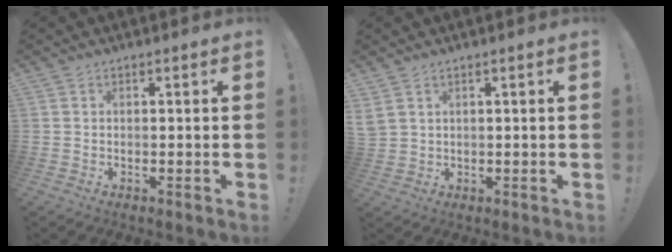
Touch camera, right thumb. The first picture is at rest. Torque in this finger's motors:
{"motor_torque": [0.01, 0.01, 0.36, 0.32, 0.01]}